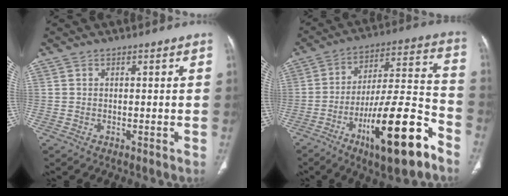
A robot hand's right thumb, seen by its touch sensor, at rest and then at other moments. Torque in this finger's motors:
{"motor_torque": [3.02, 1.99, 1.87, -0.90, 0.55]}